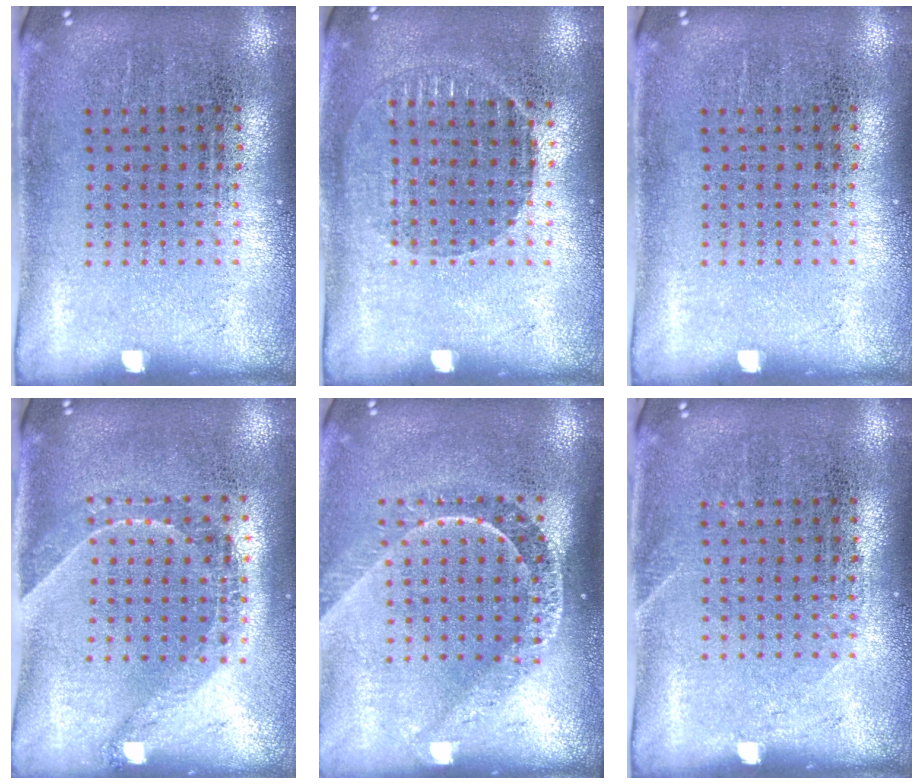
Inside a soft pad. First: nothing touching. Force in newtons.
{"total": 1.0, "press": 1.0, "slide": 0.2}
{"total": 0.0}
{"total": 1.6, "press": 1.3, "slide": 1.0}
{"total": 2.1, "press": 1.6, "slide": 1.3}
{"total": 0.7, "press": 0.6, "slide": 0.2}